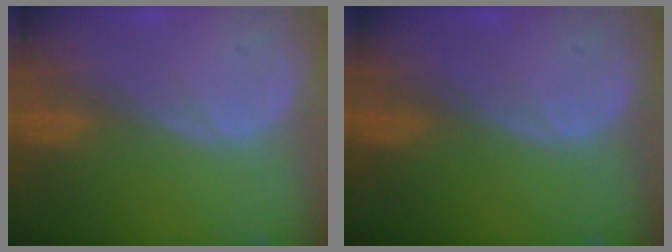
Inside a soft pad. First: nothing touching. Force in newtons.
{"total": 0.0}